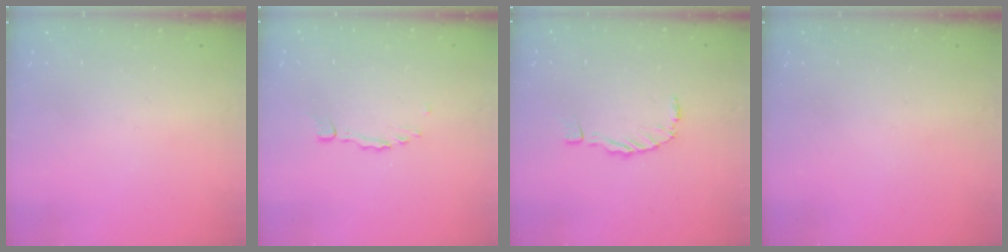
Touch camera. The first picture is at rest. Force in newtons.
{"total": 0.0}
{"total": 0.0}
{"total": 0.0}